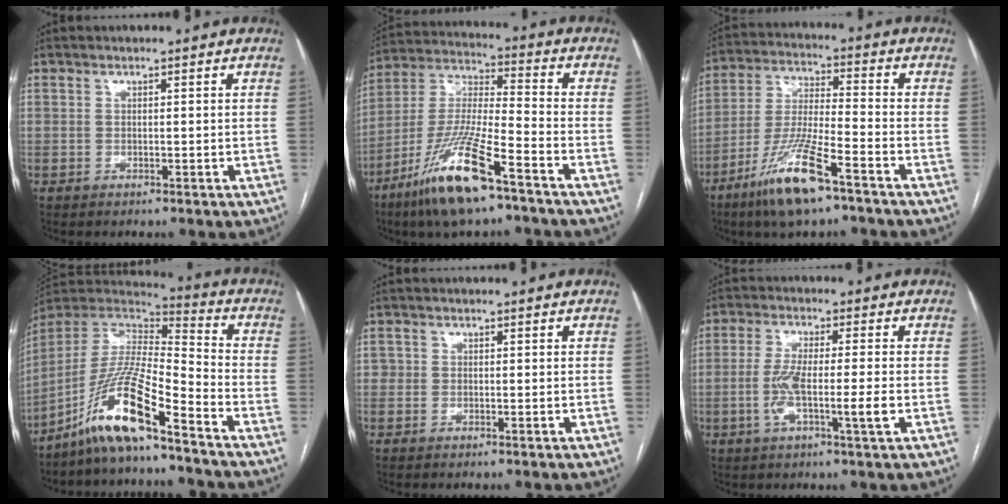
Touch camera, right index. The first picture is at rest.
{"total": 16.2, "force": [-9.8, 1.8, 12.8], "torque": [-0.273, -0.032, -0.185]}
{"total": 13.0, "force": [-8.0, 1.5, 10.2], "torque": [-0.210, -0.027, -0.149]}
{"total": 14.2, "force": [-10.0, 0.6, 10.1], "torque": [-0.207, -0.001, -0.188]}
{"total": 0.7, "force": [-0.2, 0.6, 0.2], "torque": [0.001, 0.003, -0.005]}
{"total": 7.4, "force": [-1.8, 0.2, 7.2], "torque": [-0.138, -0.001, -0.034]}